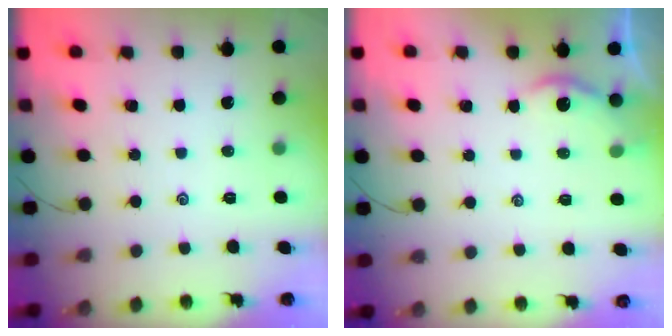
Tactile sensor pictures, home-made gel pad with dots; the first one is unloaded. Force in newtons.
{"total": 3.2, "press": 3.1, "slide": 0.4}